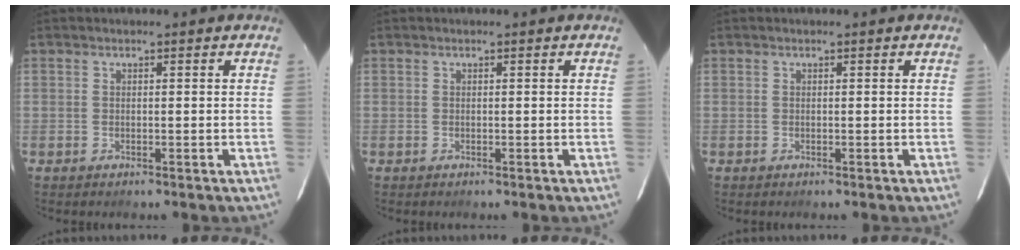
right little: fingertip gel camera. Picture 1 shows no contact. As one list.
[{"total": 0.0}, {"total": 0.0}]